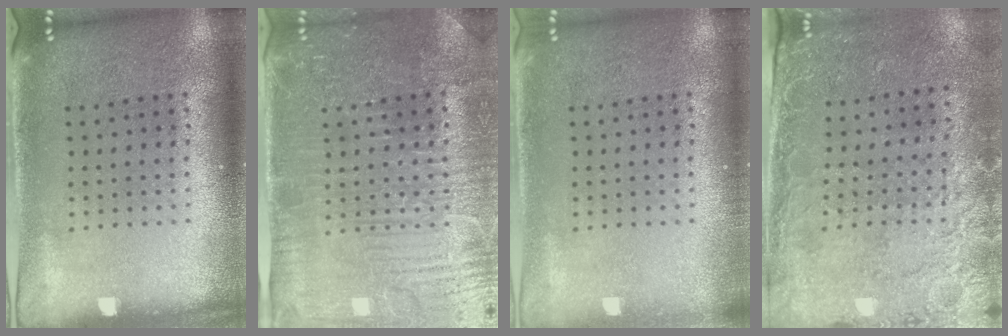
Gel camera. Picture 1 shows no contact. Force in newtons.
{"total": 4.7, "press": 4.5, "slide": 1.6}
{"total": 0.6, "press": 0.6, "slide": 0.1}
{"total": 2.5, "press": 2.2, "slide": 1.3}